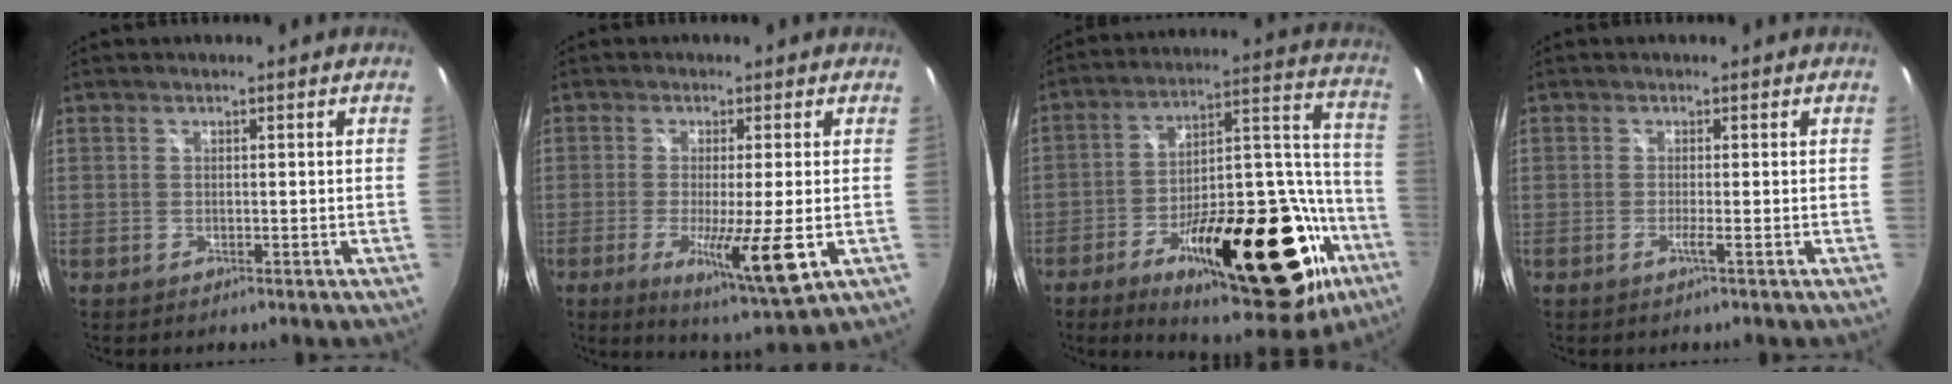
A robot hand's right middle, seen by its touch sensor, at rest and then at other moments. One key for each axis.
{"total": 10.7, "fx": -2.8, "fy": 0.2, "fz": 10.3, "tx": -0.189, "ty": -0.032, "tz": -0.049}
{"total": 33.7, "fx": -16.4, "fy": 13.2, "fz": 26.4, "tx": -0.379, "ty": 0.030, "tz": -0.237}
{"total": 1.0, "fx": -0.4, "fy": -0.4, "fz": 0.8, "tx": -0.010, "ty": -0.006, "tz": -0.011}